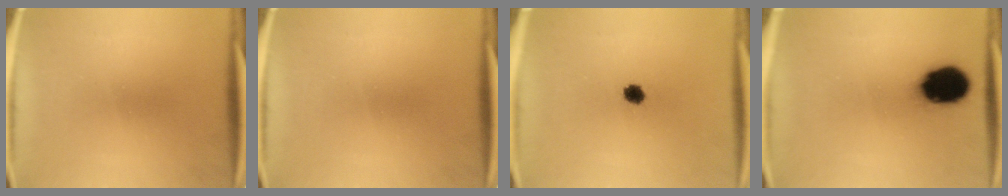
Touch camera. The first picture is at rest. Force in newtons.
{"total": 0.0}
{"total": 3.0}
{"total": 14.5}